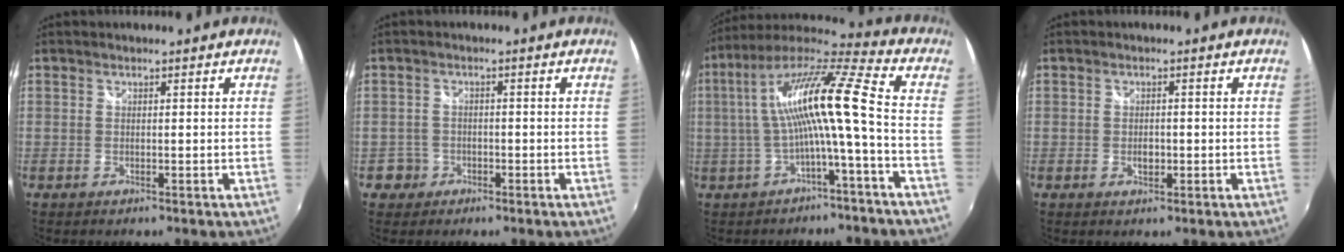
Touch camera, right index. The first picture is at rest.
{"total": 3.3, "force": [-1.3, 3.1, -0.1], "torque": [-0.004, 0.014, -0.022]}
{"total": 14.6, "force": [-1.3, 0.3, 14.5], "torque": [-0.273, 0.015, -0.020]}
{"total": 1.8, "force": [-0.5, 1.2, 1.2], "torque": [-0.020, 0.002, -0.008]}